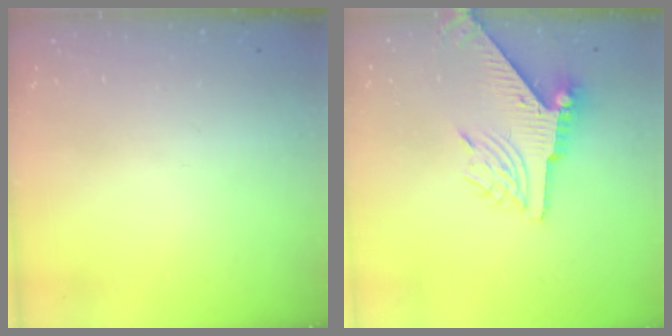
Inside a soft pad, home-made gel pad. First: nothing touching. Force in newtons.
{"total": 9.4, "press": 9.4, "slide": 1.2}